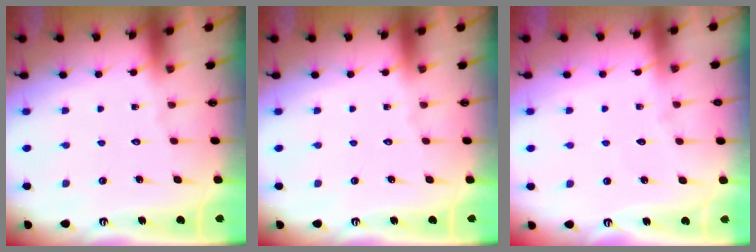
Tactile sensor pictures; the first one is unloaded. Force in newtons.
{"total": 0.0}
{"total": 3.2, "press": 3.2, "slide": 0.4}